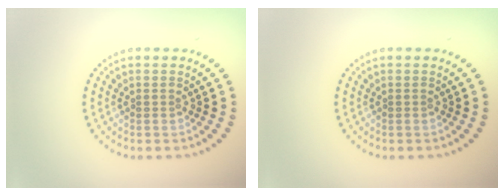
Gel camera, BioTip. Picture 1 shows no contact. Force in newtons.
{"total": 0.0}